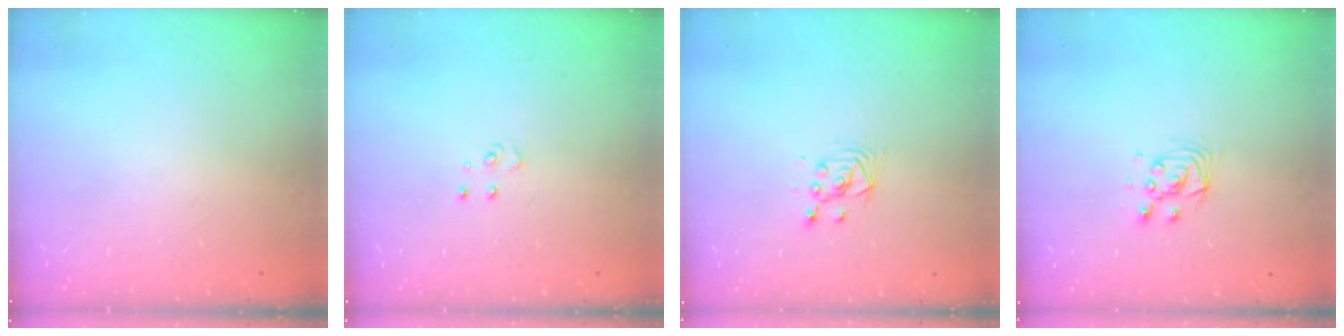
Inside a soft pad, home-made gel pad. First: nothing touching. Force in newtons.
{"total": 4.0, "press": 4.0, "slide": 0.4}
{"total": 2.6, "press": 2.6, "slide": 0.1}
{"total": 5.5, "press": 5.5, "slide": 0.5}